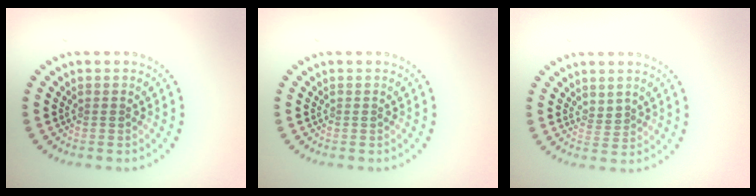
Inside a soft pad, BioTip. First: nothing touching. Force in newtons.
{"total": 0.0}
{"total": 1.2, "press": 0.9, "slide": 0.9}